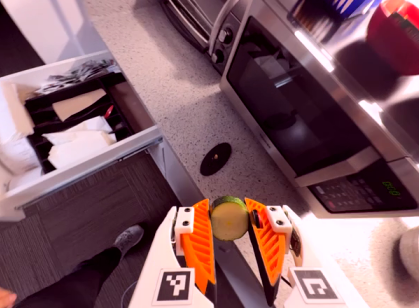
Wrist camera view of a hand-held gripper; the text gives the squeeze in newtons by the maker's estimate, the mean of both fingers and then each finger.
{"total": 8.5, "left": 8.5, "right": 8.5}